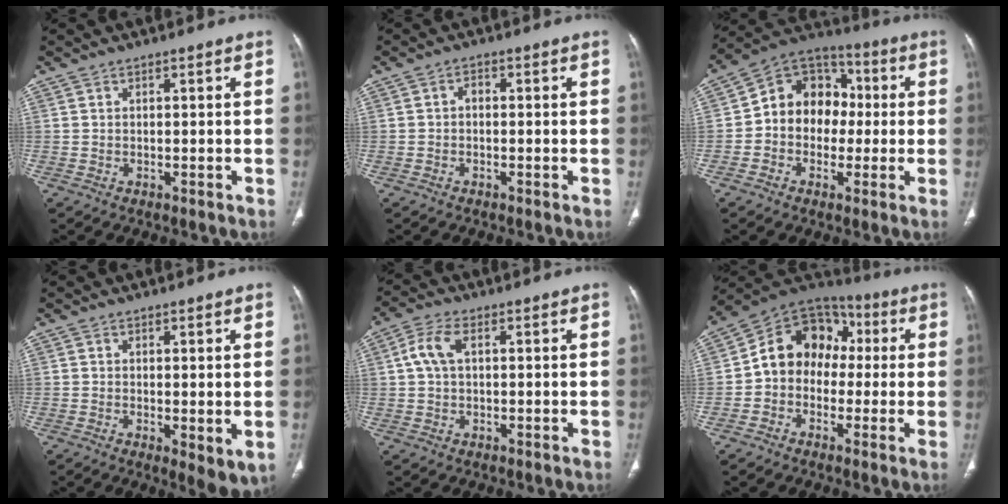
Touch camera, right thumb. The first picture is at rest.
{"total": 1.3, "force": [-0.3, 0.8, 0.9], "torque": [-0.012, 0.006, -0.010]}
{"total": 13.5, "force": [-0.1, 11.1, 7.7], "torque": [-0.073, 0.039, -0.019]}
{"total": 4.9, "force": [-0.6, 1.6, 4.6], "torque": [-0.071, -0.019, -0.006]}
{"total": 5.3, "force": [1.2, 3.0, 4.2], "torque": [-0.096, 0.014, 0.021]}
{"total": 13.6, "force": [0.1, 11.2, 7.7], "torque": [-0.085, 0.045, -0.015]}